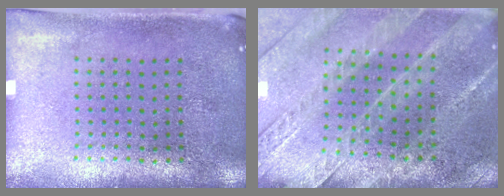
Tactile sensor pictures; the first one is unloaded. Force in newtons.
{"total": 2.9, "press": 2.8, "slide": 0.4}